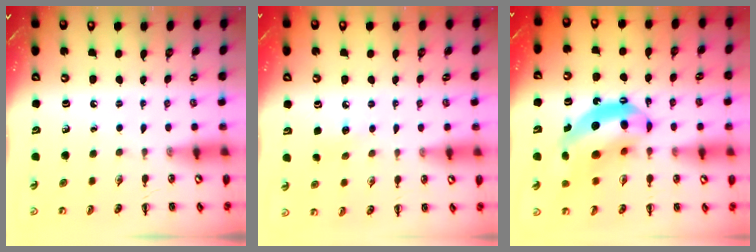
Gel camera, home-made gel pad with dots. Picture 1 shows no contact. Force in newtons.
{"total": 5.3, "press": 5.0, "slide": 1.6}
{"total": 15.9, "press": 15.2, "slide": 4.4}